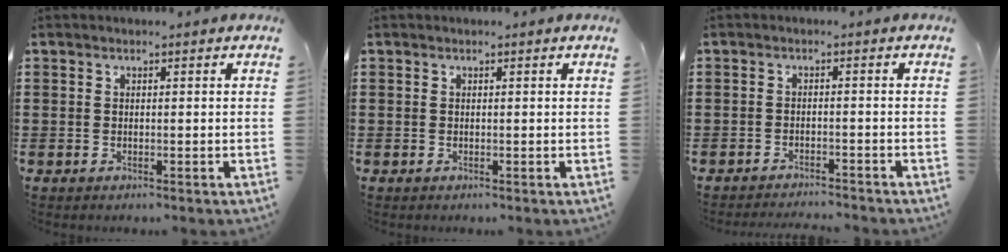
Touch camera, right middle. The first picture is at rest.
{"total": 0.0}
{"total": 1.9, "force": [-1.9, 0.0, 0.1], "torque": [-0.006, 0.003, -0.040]}